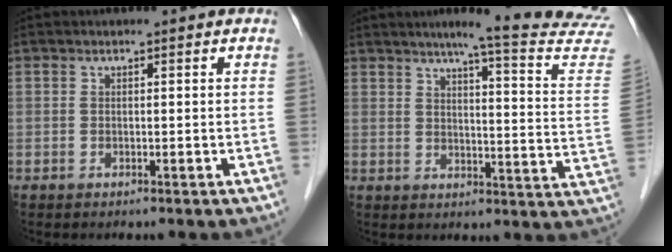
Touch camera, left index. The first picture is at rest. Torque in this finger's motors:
{"motor_torque": [-0.02, -0.07, 0.26, 0.05]}